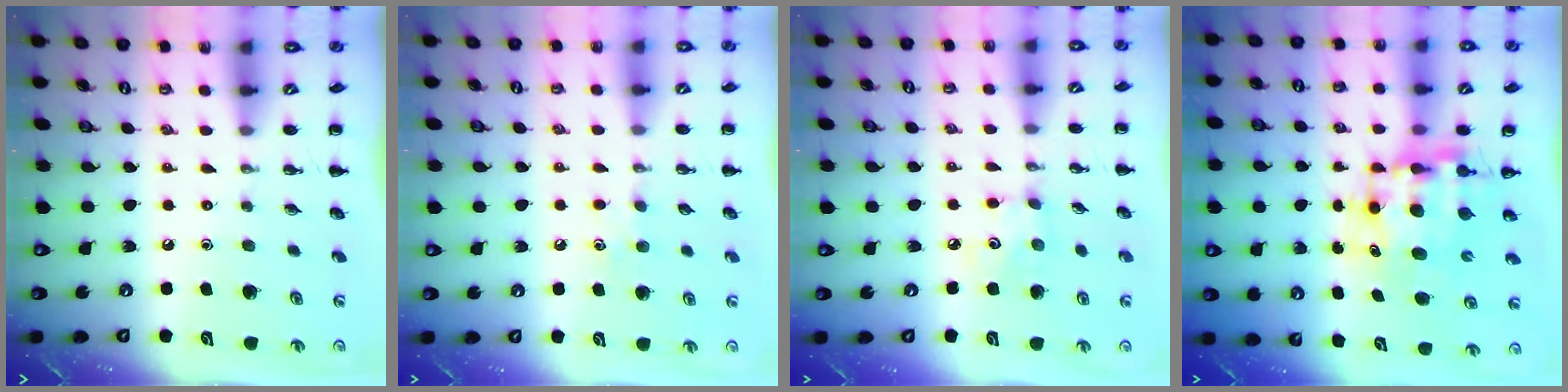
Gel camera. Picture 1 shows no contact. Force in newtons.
{"total": 5.6, "press": 5.4, "slide": 1.6}
{"total": 4.2, "press": 4.1, "slide": 0.9}
{"total": 9.0, "press": 8.6, "slide": 2.6}